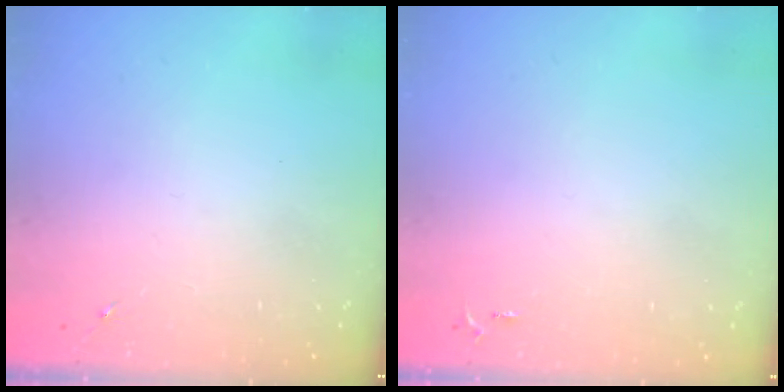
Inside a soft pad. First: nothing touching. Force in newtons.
{"total": 2.5, "press": 2.5, "slide": 0.3}